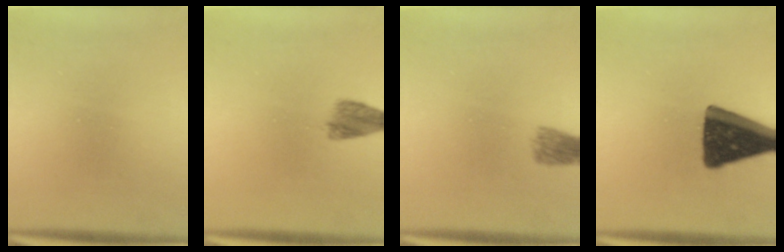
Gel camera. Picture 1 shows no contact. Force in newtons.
{"total": 2.1}
{"total": 2.6}
{"total": 16.3}